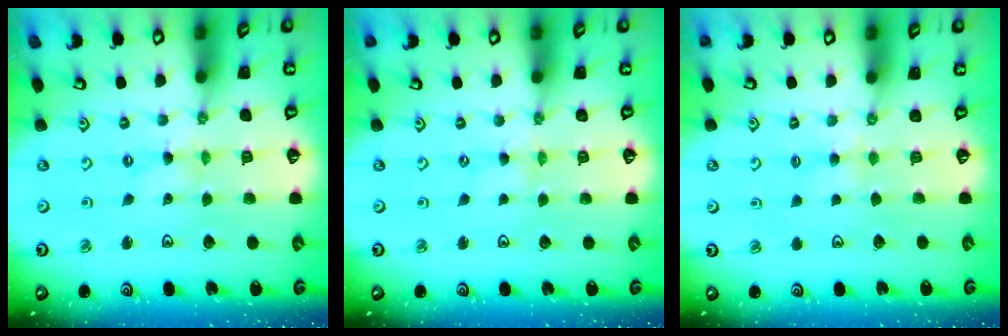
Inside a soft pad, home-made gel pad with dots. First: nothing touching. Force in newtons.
{"total": 0.8, "press": 0.8, "slide": 0.2}
{"total": 2.2, "press": 2.1, "slide": 0.4}